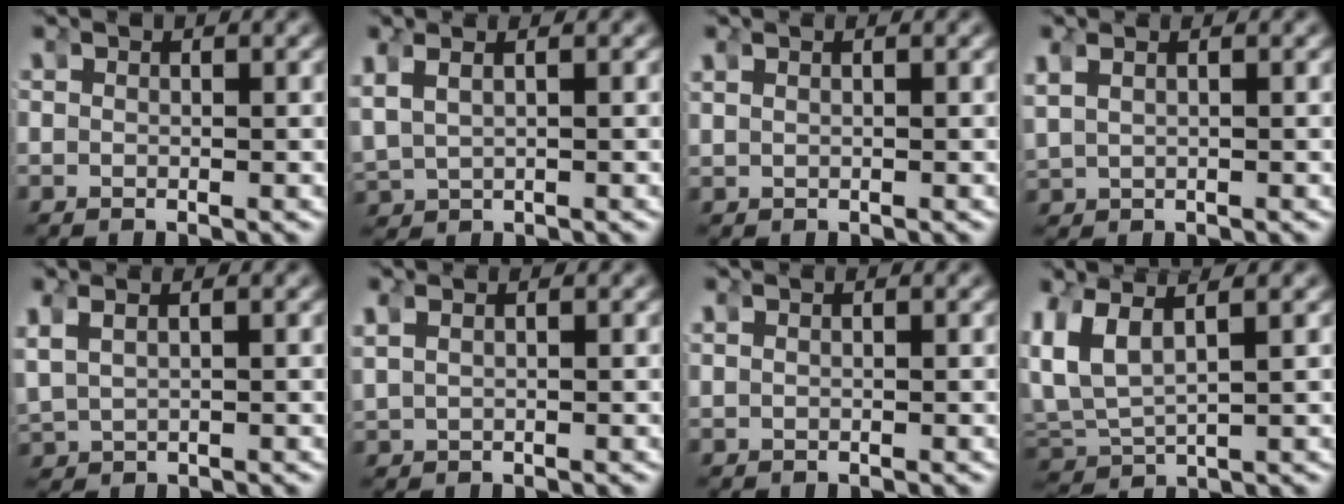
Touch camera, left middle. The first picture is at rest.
{"total": 3.2, "force": [1.0, 2.3, 2.0], "torque": [-0.057, 0.001, 0.028]}
{"total": 0.8, "force": [0.6, 0.0, 0.6], "torque": [-0.013, 0.001, 0.017]}
{"total": 1.9, "force": [0.9, 1.1, 1.3], "torque": [-0.035, 0.005, 0.026]}
{"total": 2.8, "force": [0.9, 1.9, 1.7], "torque": [-0.049, 0.000, 0.029]}
{"total": 1.6, "force": [0.8, 0.8, 1.2], "torque": [-0.030, 0.004, 0.024]}
{"total": 0.5, "force": [0.4, -0.1, 0.4], "torque": [-0.007, 0.000, 0.012]}
{"total": 8.5, "force": [1.5, 6.8, 4.9], "torque": [-0.154, -0.023, 0.036]}